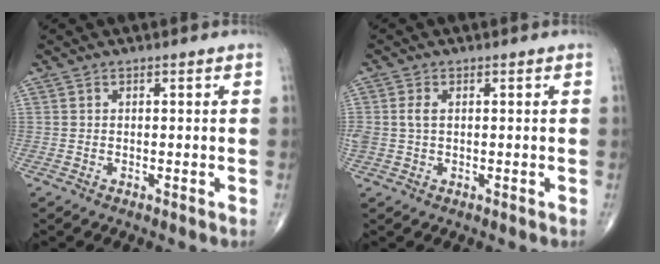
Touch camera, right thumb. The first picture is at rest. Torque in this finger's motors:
{"motor_torque": [0.19, 0.07, 0.49, 0.06, 0.11]}